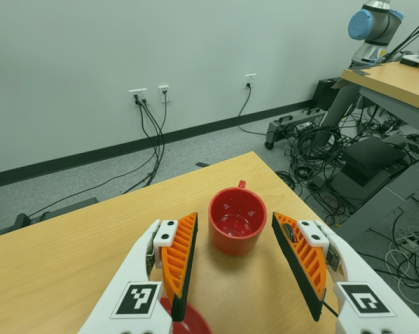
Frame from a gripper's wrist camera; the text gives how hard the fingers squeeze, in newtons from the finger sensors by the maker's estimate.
{"total": 1.8, "left": 0.3, "right": 3.2}